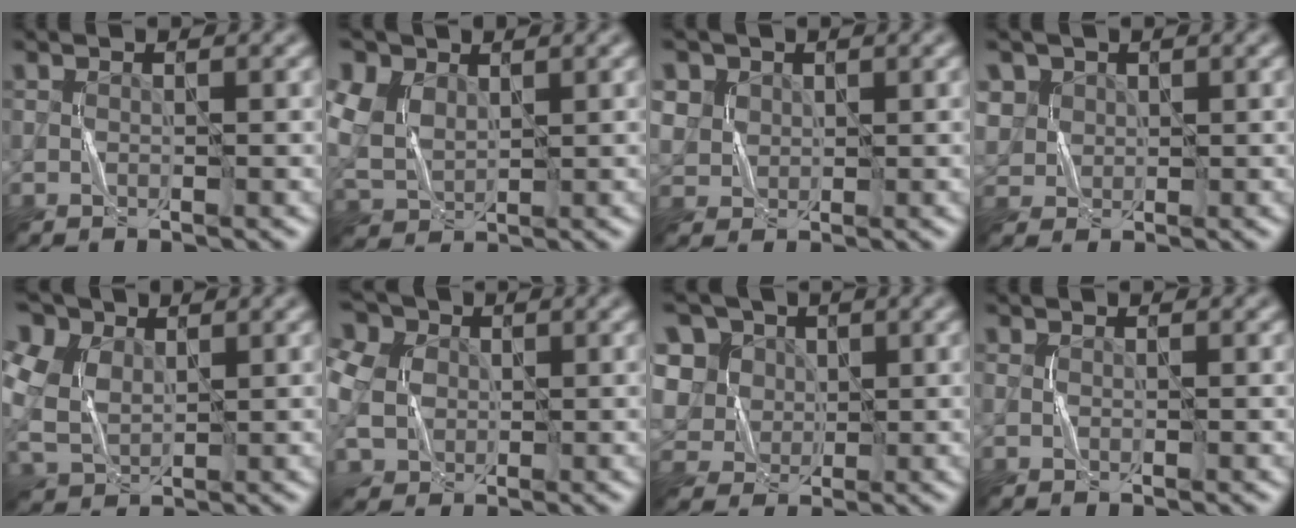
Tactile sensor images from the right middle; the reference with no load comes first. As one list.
[{"total": 6.2, "force": [2.3, 4.5, 3.5], "torque": [-0.104, 0.011, 0.048]}, {"total": 3.4, "force": [1.5, 2.9, 1.0], "torque": [-0.050, 0.003, 0.044]}, {"total": 2.9, "force": [1.1, 2.6, 0.7], "torque": [-0.036, 0.000, 0.041]}, {"total": 11.0, "force": [3.9, 8.1, 6.5], "torque": [-0.166, 0.035, 0.061]}, {"total": 9.9, "force": [1.5, 7.9, 5.7], "torque": [-0.139, 0.025, 0.009]}, {"total": 10.0, "force": [4.0, 8.0, 4.4], "torque": [-0.108, 0.028, 0.052]}, {"total": 0.0}]